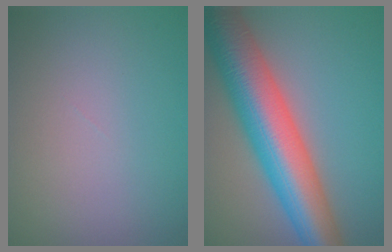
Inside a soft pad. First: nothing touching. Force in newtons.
{"total": 11.8, "press": 11.8, "slide": 0.4}